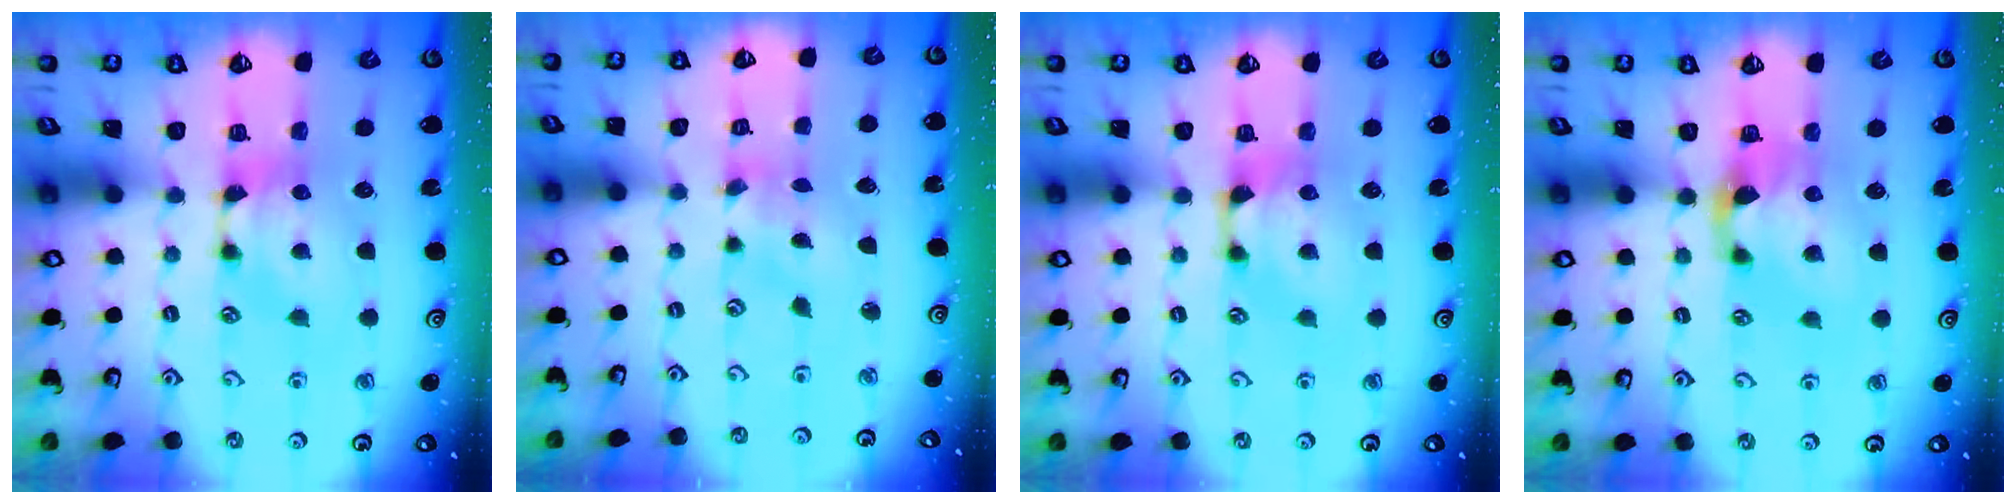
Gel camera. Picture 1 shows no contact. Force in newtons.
{"total": 1.9, "press": 1.5, "slide": 1.2}
{"total": 1.0, "press": 0.4, "slide": 1.0}
{"total": 1.5, "press": 0.4, "slide": 1.4}